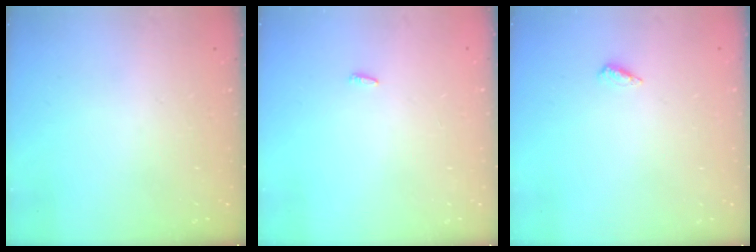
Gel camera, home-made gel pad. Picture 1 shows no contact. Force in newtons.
{"total": 1.8, "press": 1.7, "slide": 0.6}
{"total": 2.6, "press": 2.2, "slide": 1.3}